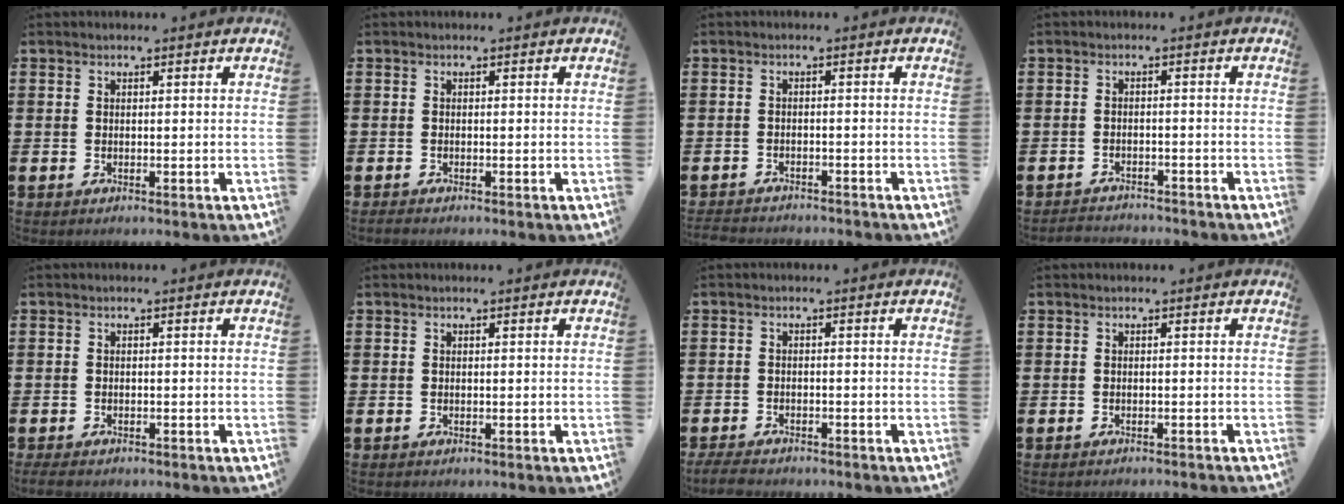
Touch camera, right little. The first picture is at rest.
{"total": 0.5, "force": [-0.5, 0.1, 0.2], "torque": [-0.005, -0.001, -0.010]}
{"total": 1.9, "force": [-1.9, 0.1, 0.1], "torque": [-0.005, 0.002, -0.042]}
{"total": 1.9, "force": [-1.9, 0.0, -0.2], "torque": [-0.003, 0.003, -0.042]}
{"total": 0.9, "force": [-0.7, 0.3, 0.4], "torque": [-0.010, 0.001, -0.015]}
{"total": 0.0}
{"total": 1.9, "force": [-1.8, 0.3, 0.5], "torque": [-0.012, 0.005, -0.038]}
{"total": 0.5, "force": [-0.5, -0.1, 0.0], "torque": [0.000, -0.001, -0.011]}